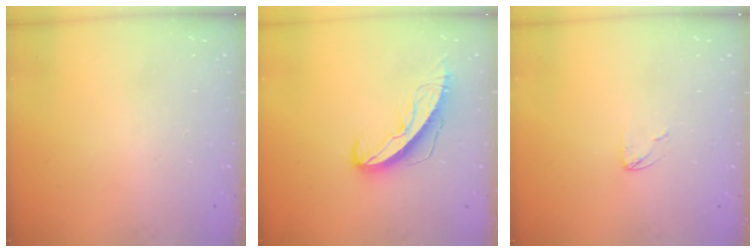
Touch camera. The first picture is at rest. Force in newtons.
{"total": 8.7, "press": 8.7, "slide": 0.5}
{"total": 2.9, "press": 2.9, "slide": 0.3}